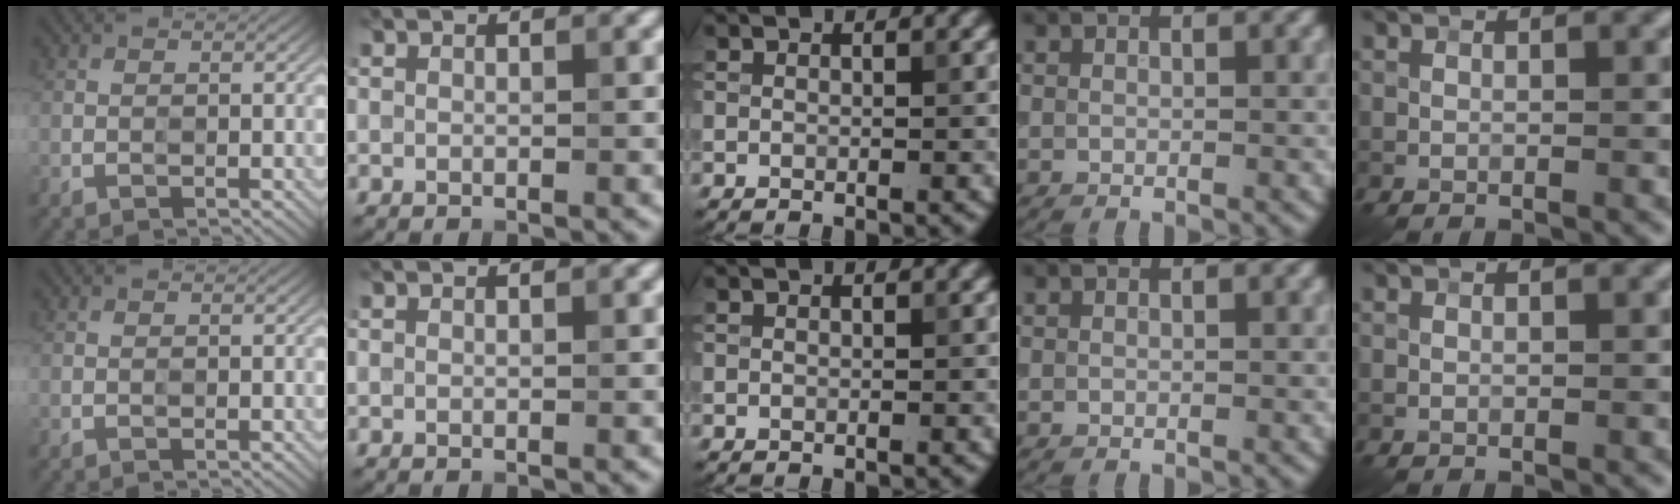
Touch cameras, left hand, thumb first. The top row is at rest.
{}